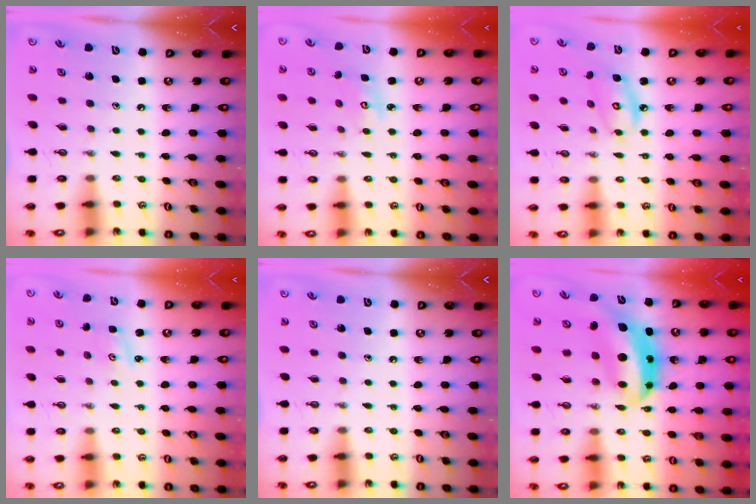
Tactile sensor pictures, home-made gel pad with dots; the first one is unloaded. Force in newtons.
{"total": 2.9, "press": 2.9, "slide": 0.1}
{"total": 8.0, "press": 8.0, "slide": 0.4}
{"total": 1.8, "press": 1.7, "slide": 0.3}
{"total": 0.0}
{"total": 10.3, "press": 10.3, "slide": 1.1}